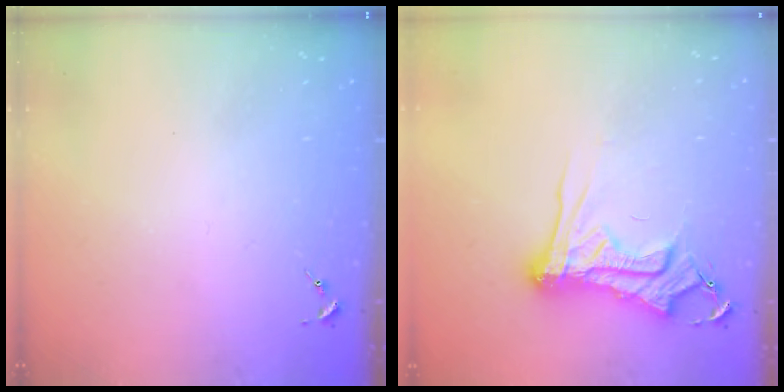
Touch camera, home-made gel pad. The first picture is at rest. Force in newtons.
{"total": 14.5, "press": 14.5, "slide": 1.1}